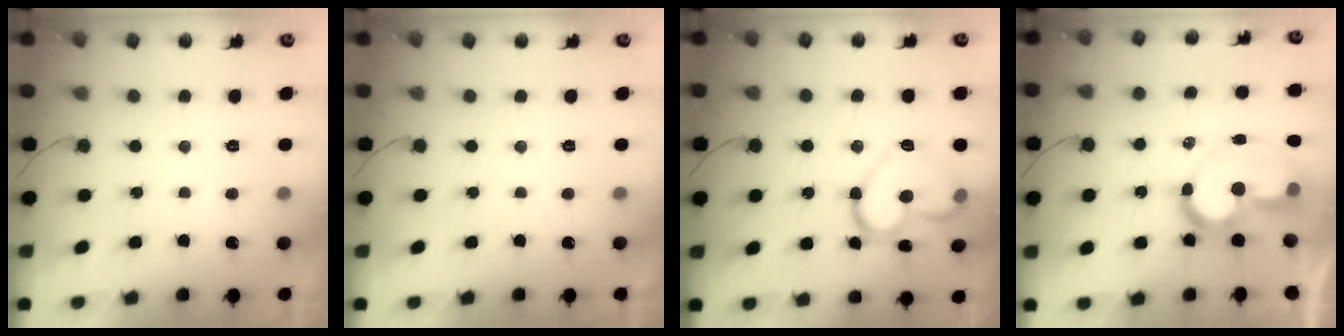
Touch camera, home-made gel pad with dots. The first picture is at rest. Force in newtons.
{"total": 1.6, "press": 1.6, "slide": 0.0}
{"total": 15.8, "press": 15.8, "slide": 0.8}
{"total": 12.6, "press": 12.3, "slide": 2.5}